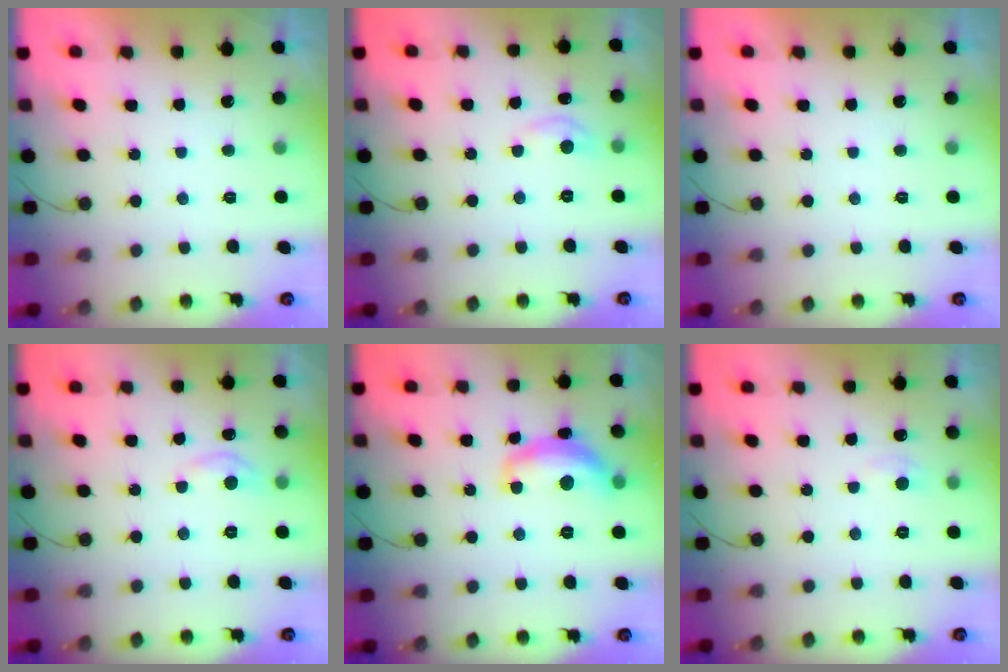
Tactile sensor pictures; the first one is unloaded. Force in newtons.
{"total": 5.4, "press": 5.3, "slide": 0.8}
{"total": 0.0}
{"total": 5.1, "press": 5.1, "slide": 0.7}
{"total": 13.9, "press": 13.8, "slide": 1.0}
{"total": 2.5, "press": 2.4, "slide": 0.4}